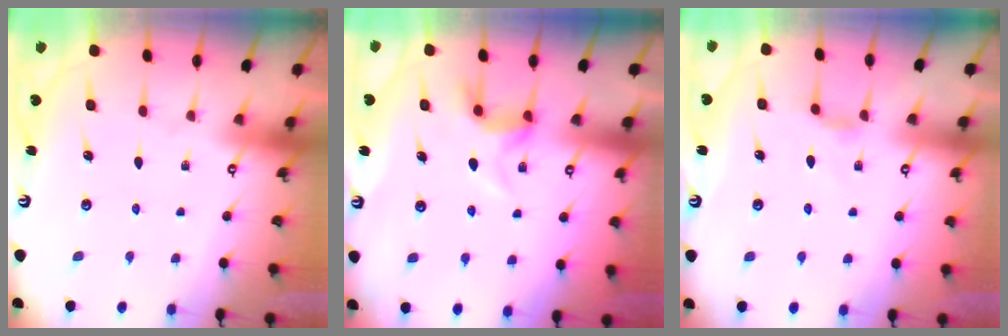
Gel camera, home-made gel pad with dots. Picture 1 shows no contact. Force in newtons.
{"total": 4.9, "press": 4.8, "slide": 0.7}
{"total": 2.7, "press": 2.7, "slide": 0.3}